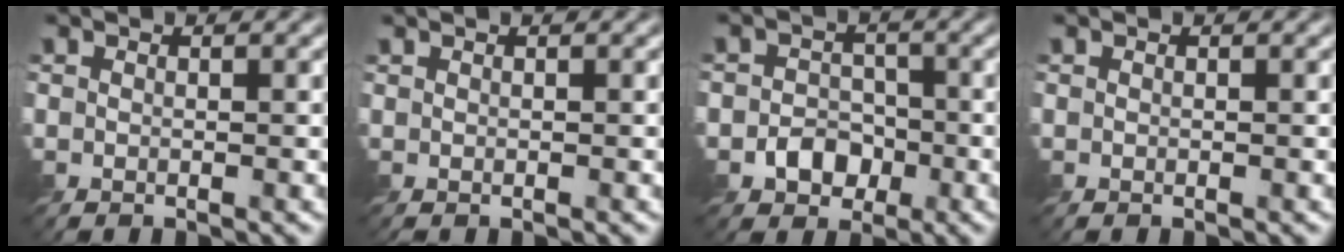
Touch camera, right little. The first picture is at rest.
{"total": 0.0}
{"total": 3.0, "force": [-1.4, 2.4, 1.1], "torque": [-0.013, 0.002, -0.029]}
{"total": 0.0}